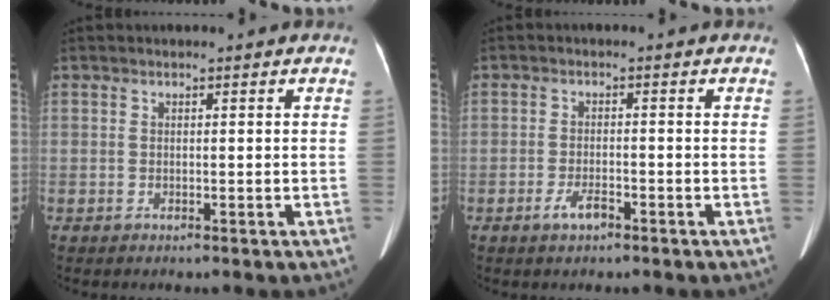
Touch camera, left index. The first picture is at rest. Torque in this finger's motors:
{"motor_torque": [0.35, 0.31, 0.21, 0.07]}